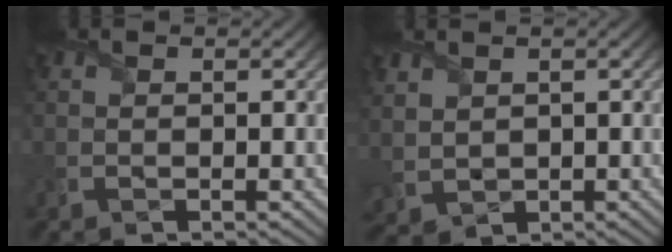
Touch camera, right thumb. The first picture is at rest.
{"total": 2.7, "force": [1.5, 1.9, 1.2], "torque": [-0.055, -0.002, 0.038]}